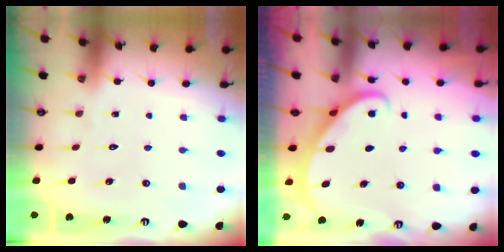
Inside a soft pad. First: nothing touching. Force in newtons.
{"total": 2.3, "press": 2.3, "slide": 0.2}